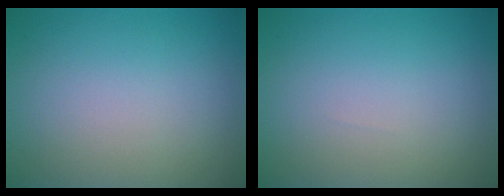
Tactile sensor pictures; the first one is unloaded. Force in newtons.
{"total": 0.0}